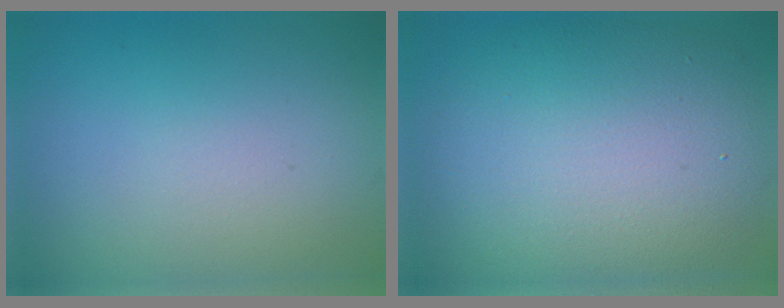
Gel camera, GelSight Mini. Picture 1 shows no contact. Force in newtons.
{"total": 11.1, "press": 11.1, "slide": 0.5}